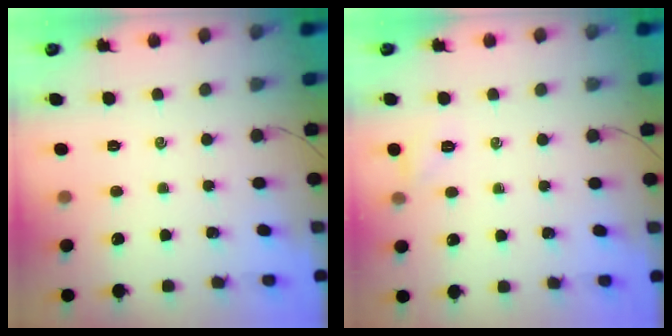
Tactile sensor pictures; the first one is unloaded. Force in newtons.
{"total": 4.2, "press": 4.0, "slide": 1.0}